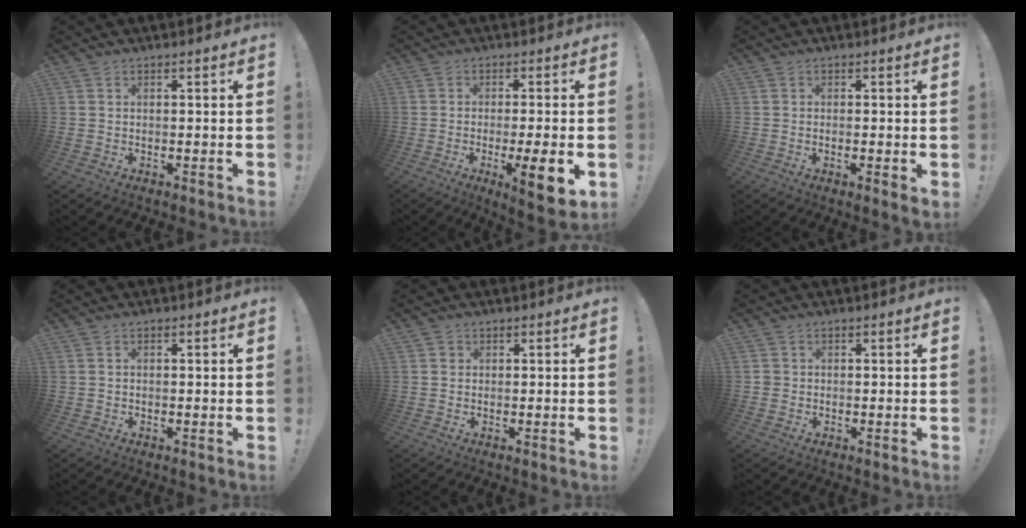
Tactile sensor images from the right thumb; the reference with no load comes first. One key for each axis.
{"total": 9.6, "fx": -3.0, "fy": 1.0, "fz": 9.1, "tx": -0.113, "ty": -0.005, "tz": -0.045}
{"total": 1.7, "fx": 0.2, "fy": 0.2, "fz": 1.6, "tx": -0.018, "ty": -0.004, "tz": 0.004}
{"total": 0.5, "fx": -0.2, "fy": 0.4, "fz": 0.2, "tx": -0.004, "ty": 0.000, "tz": -0.005}
{"total": 1.1, "fx": 0.2, "fy": 1.0, "fz": 0.2, "tx": 0.004, "ty": 0.000, "tz": 0.001}
{"total": 1.1, "fx": -0.3, "fy": 1.0, "fz": 0.3, "tx": -0.011, "ty": 0.005, "tz": -0.004}